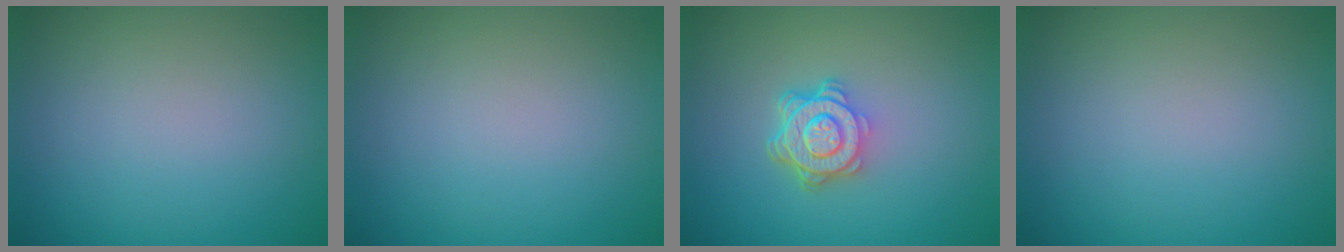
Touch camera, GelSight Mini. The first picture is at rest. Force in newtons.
{"total": 0.0}
{"total": 4.8, "press": 3.4, "slide": 3.4}
{"total": 0.0}